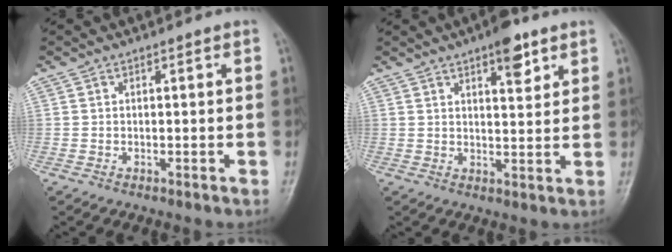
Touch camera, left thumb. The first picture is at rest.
{"total": 6.3, "force": [3.8, 2.3, 4.4], "torque": [-0.048, -0.019, 0.050]}